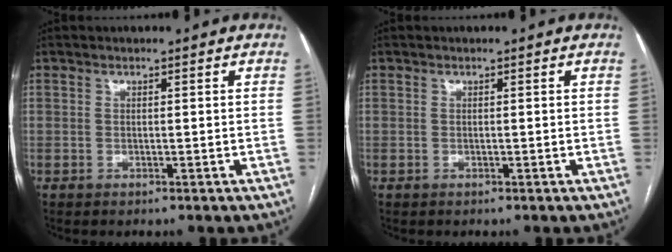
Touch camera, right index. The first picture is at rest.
{"total": 0.0}